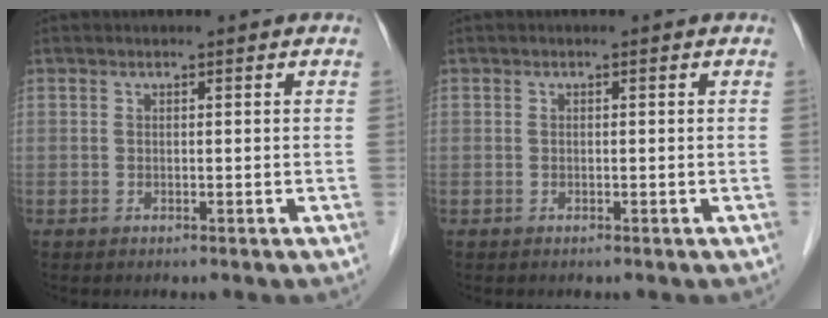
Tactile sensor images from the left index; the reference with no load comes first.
{"total": 0.0}